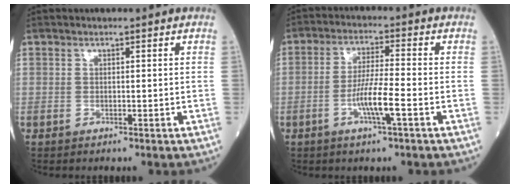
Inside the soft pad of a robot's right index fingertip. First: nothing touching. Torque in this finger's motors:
{"motor_torque": [0.92, -0.41, 0.50, 0.14]}